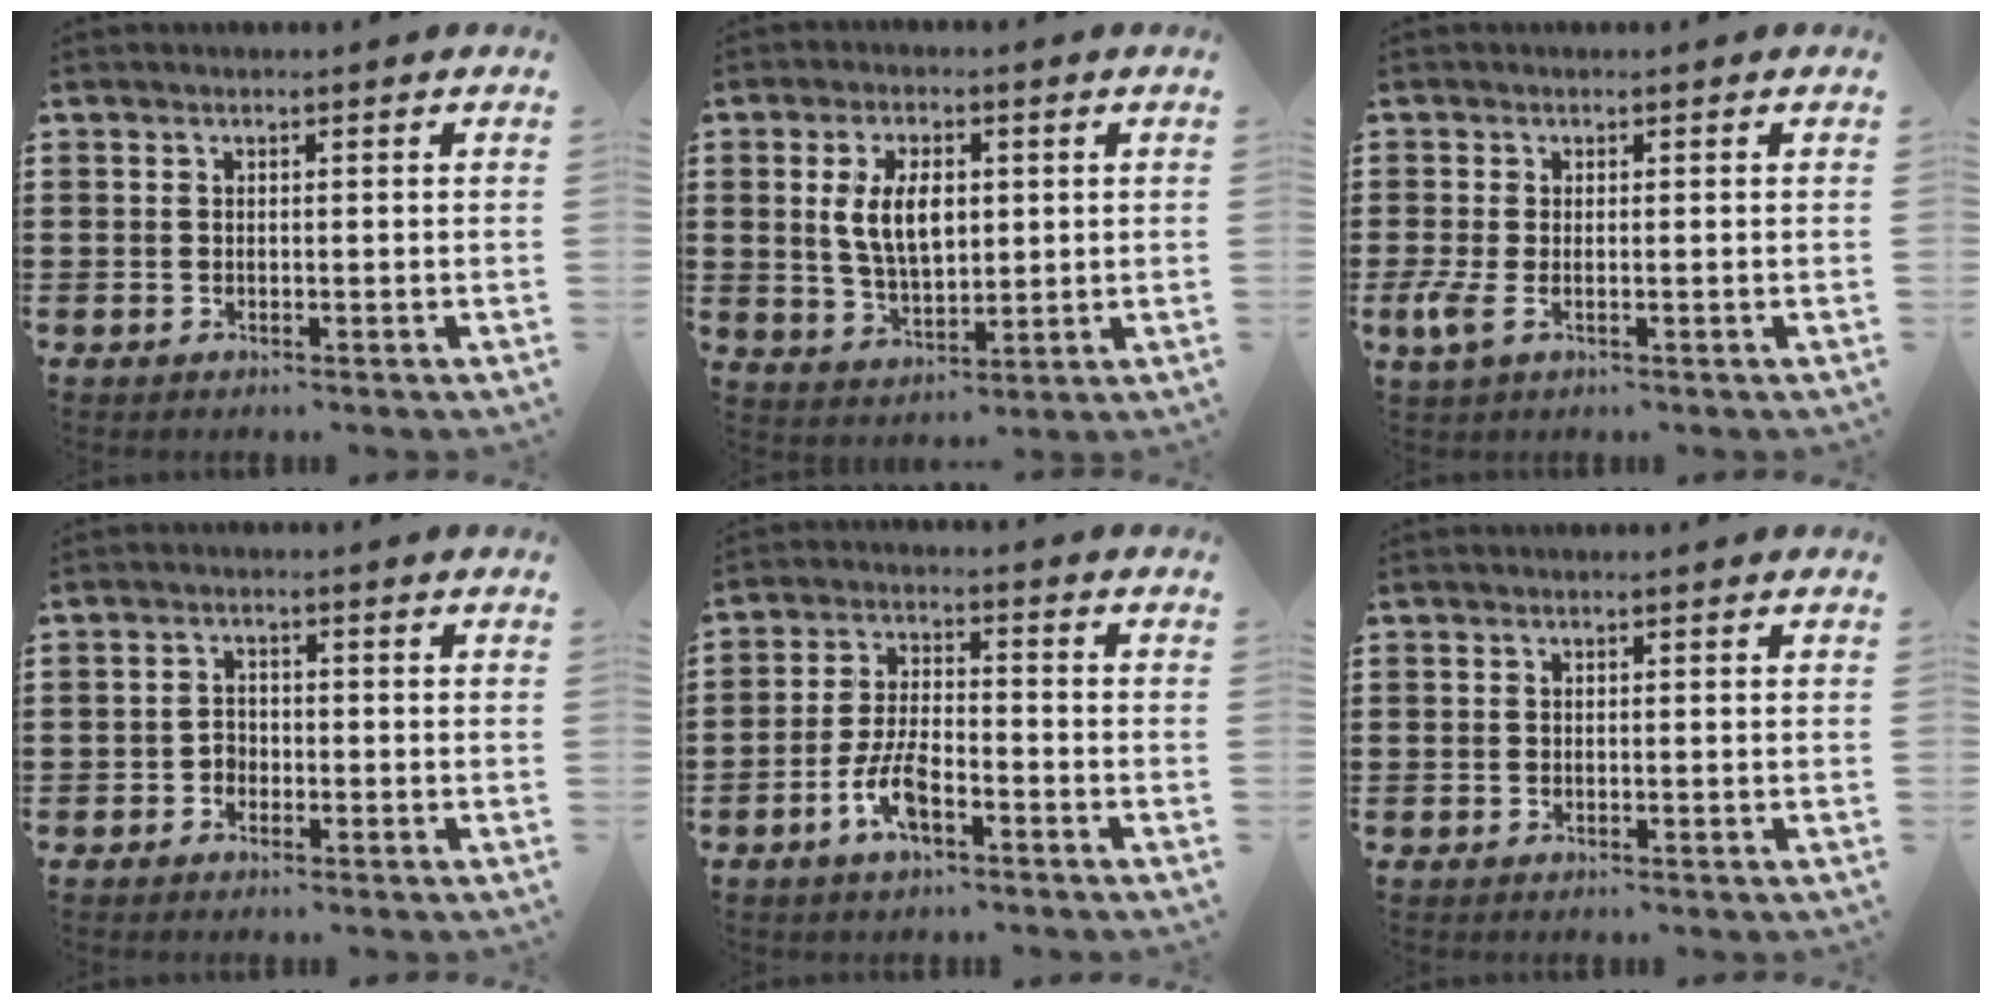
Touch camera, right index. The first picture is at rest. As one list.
[{"total": 7.7, "force": [1.3, 4.2, 6.3], "torque": [-0.128, 0.010, 0.018]}, {"total": 2.8, "force": [-0.8, 1.1, 2.4], "torque": [-0.064, -0.009, -0.019]}, {"total": 1.7, "force": [-1.1, 1.2, 0.5], "torque": [-0.016, 0.003, -0.025]}, {"total": 7.0, "force": [-3.6, 2.6, 5.4], "torque": [-0.128, -0.004, -0.071]}, {"total": 0.0}]